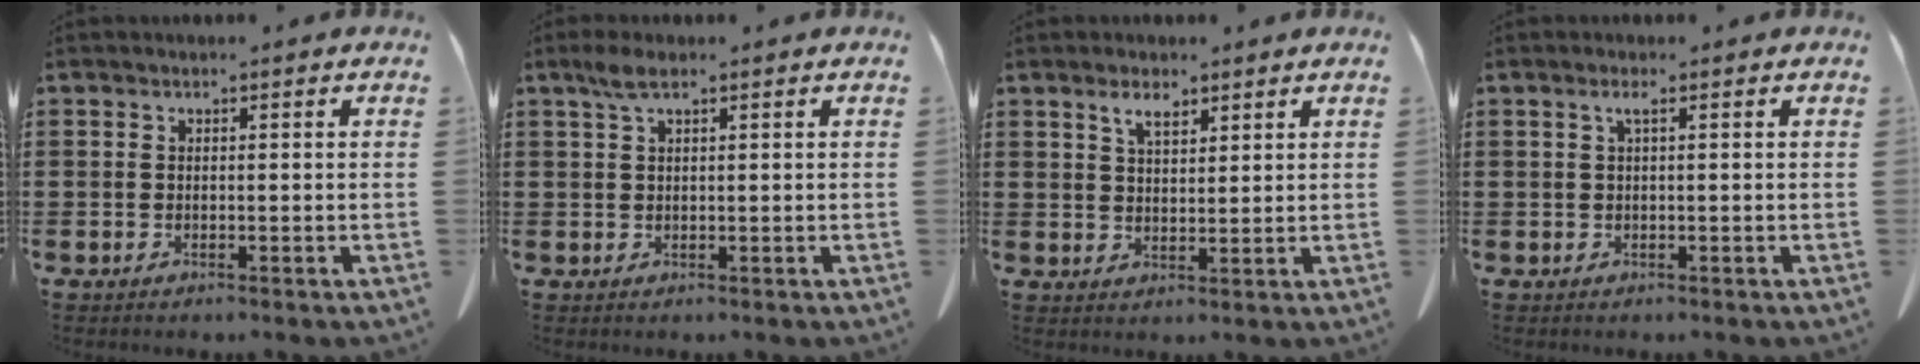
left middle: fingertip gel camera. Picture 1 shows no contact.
{"total": 2.6, "force": [1.4, 1.0, 2.0], "torque": [-0.045, 0.007, 0.023]}
{"total": 3.6, "force": [2.6, 1.3, 2.0], "torque": [-0.037, 0.002, 0.045]}
{"total": 1.3, "force": [0.4, 0.2, 1.2], "torque": [-0.025, 0.004, 0.007]}